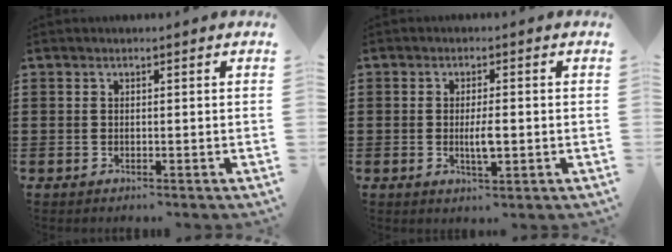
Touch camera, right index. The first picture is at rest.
{"total": 3.7, "force": [-0.5, 0.9, 3.5], "torque": [-0.069, -0.003, -0.012]}